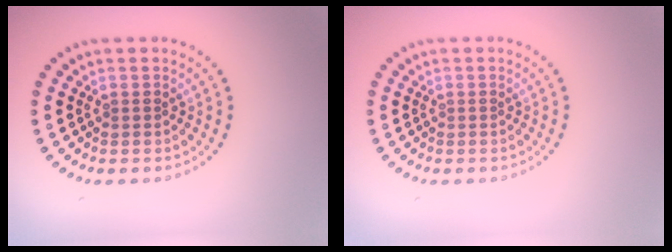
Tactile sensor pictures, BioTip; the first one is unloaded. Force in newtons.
{"total": 0.0}